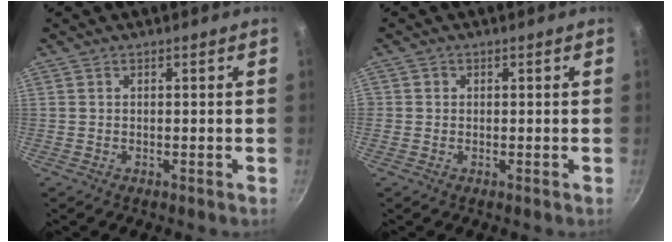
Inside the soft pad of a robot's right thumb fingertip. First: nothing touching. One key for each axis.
{"total": 1.1, "fx": -0.1, "fy": 1.1, "fz": 0.1, "tx": 0.003, "ty": 0.002, "tz": -0.004}